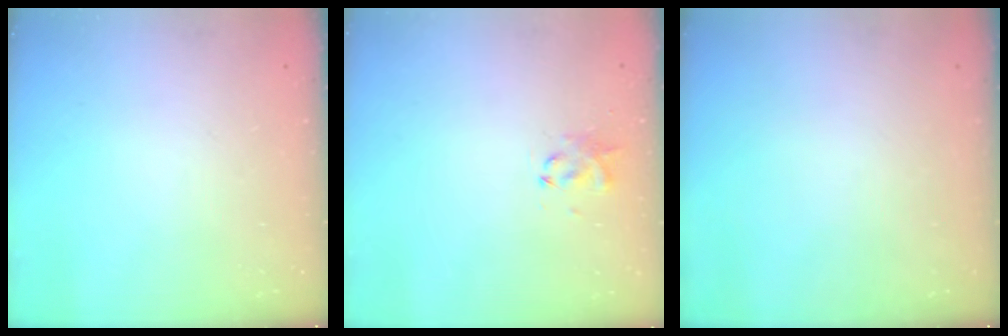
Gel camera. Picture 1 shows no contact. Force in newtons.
{"total": 2.9, "press": 2.8, "slide": 1.0}
{"total": 0.0}